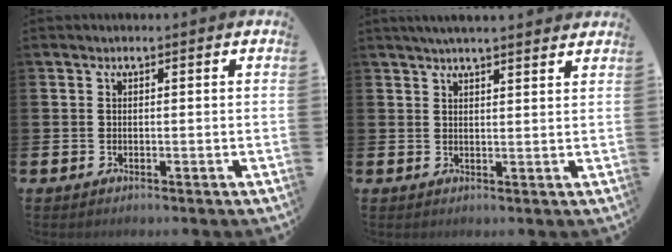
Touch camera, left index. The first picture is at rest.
{"total": 3.4, "force": [3.2, -0.1, 1.0], "torque": [-0.020, -0.010, 0.058]}